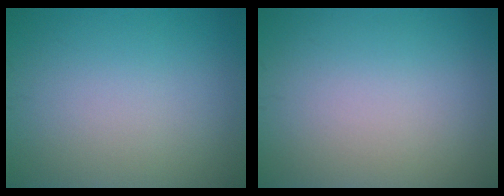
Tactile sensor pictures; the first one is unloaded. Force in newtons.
{"total": 0.0}